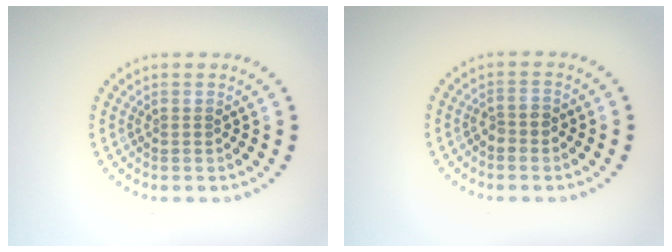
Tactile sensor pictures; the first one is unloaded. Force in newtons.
{"total": 1.3, "press": 1.2, "slide": 0.6}